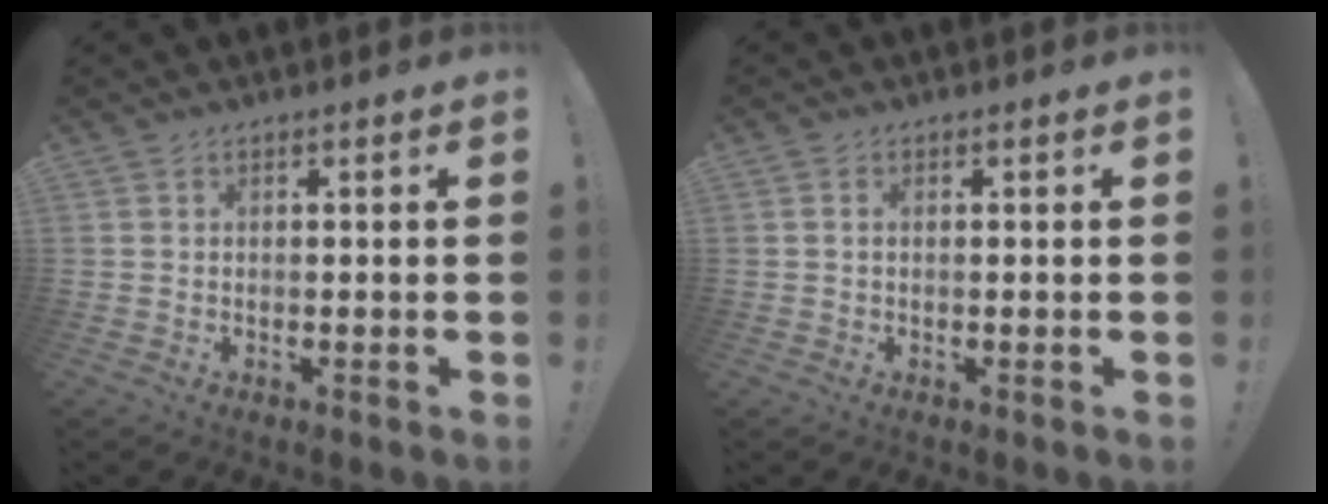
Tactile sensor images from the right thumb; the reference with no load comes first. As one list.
[{"total": 0.7, "force": [0.1, 0.4, 0.5], "torque": [-0.018, 0.005, 0.003]}]